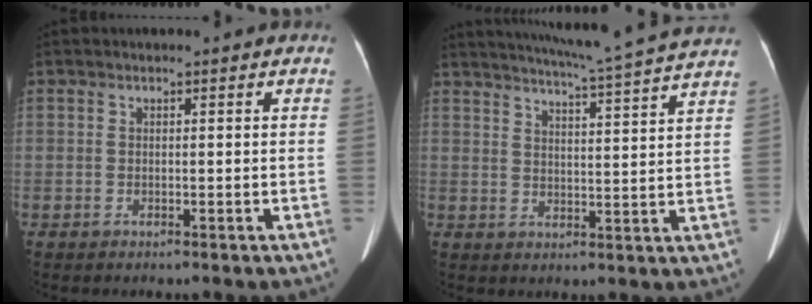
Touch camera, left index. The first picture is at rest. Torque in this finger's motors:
{"motor_torque": [0.50, -1.11, -0.02, 0.04]}